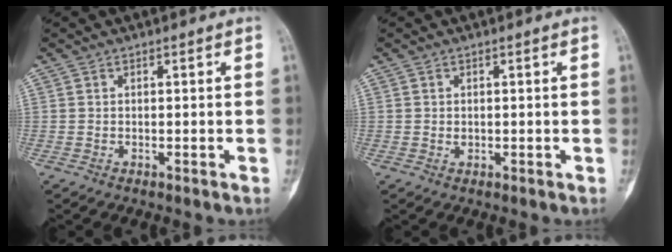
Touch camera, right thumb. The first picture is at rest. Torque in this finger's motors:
{"motor_torque": [0.51, 0.20, 0.33, -0.19, 0.02]}